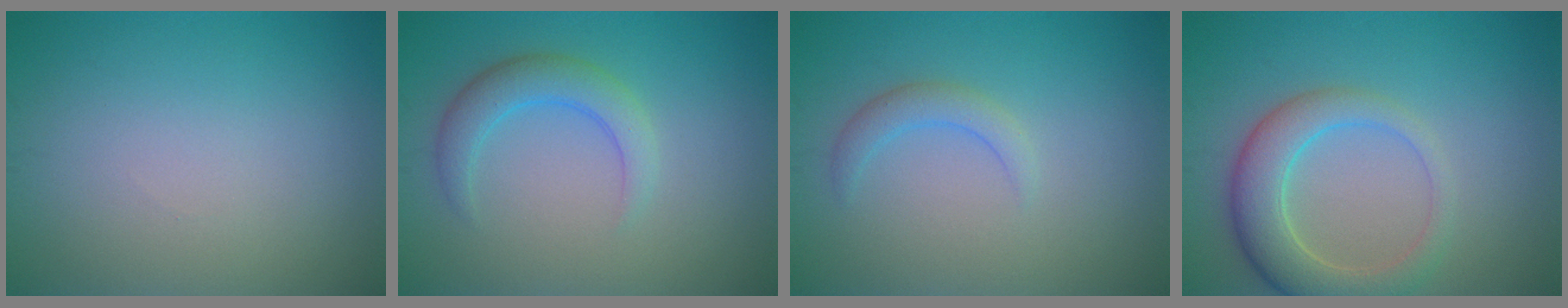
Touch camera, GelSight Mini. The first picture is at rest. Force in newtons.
{"total": 3.2, "press": 3.2, "slide": 0.2}
{"total": 1.8, "press": 1.8, "slide": 0.2}
{"total": 5.2, "press": 5.1, "slide": 0.4}